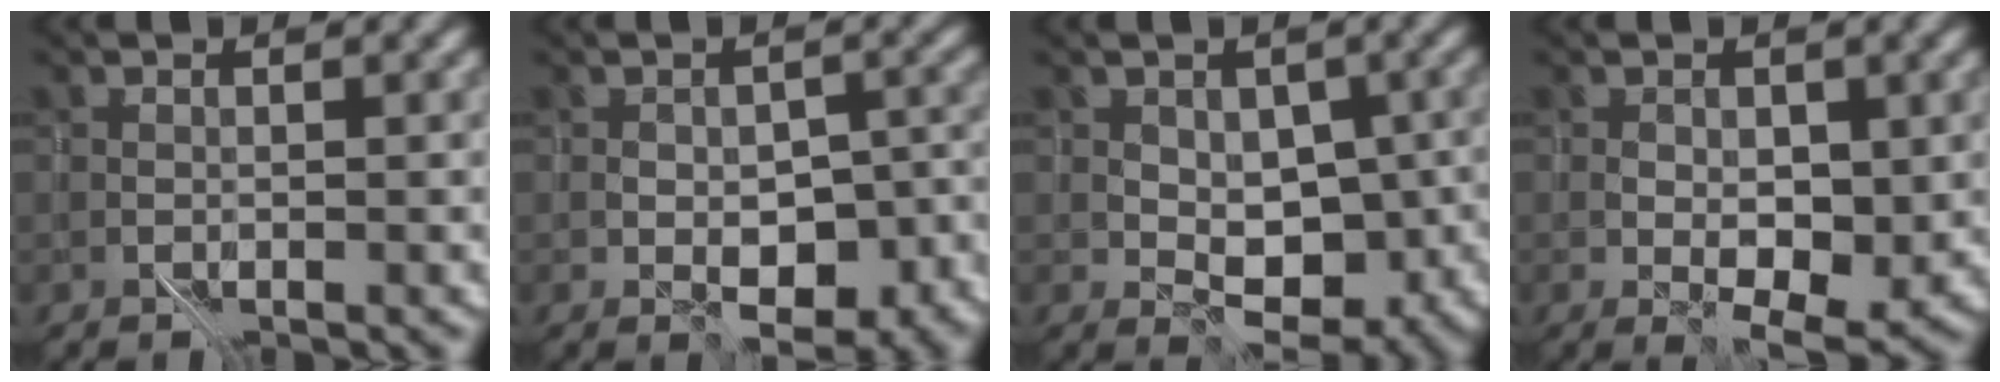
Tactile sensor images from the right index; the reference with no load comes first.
{"total": 6.1, "force": [-1.8, 3.4, 4.7], "torque": [-0.060, -0.010, -0.018]}
{"total": 4.9, "force": [0.2, 3.2, 3.7], "torque": [-0.040, 0.000, 0.008]}
{"total": 2.7, "force": [0.3, 1.4, 2.3], "torque": [-0.037, -0.004, 0.010]}